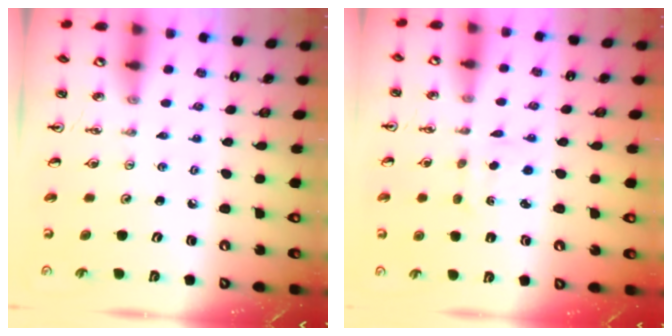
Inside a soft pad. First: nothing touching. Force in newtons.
{"total": 2.4, "press": 2.3, "slide": 0.4}